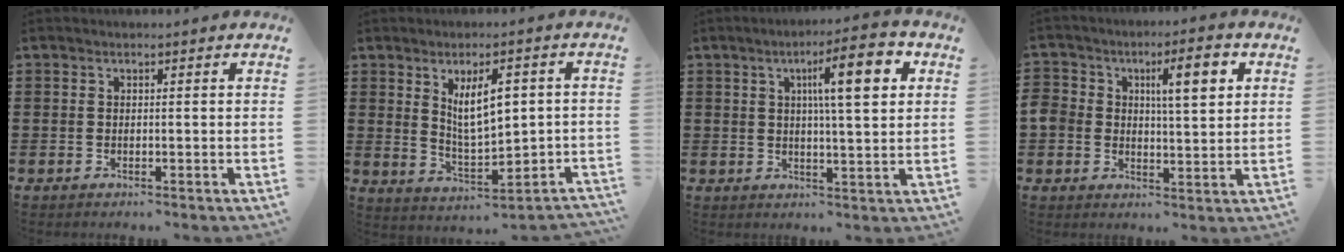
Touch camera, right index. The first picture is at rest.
{"total": 8.1, "force": [1.3, 3.6, 7.1], "torque": [-0.128, 0.007, 0.023]}
{"total": 9.9, "force": [3.3, 2.0, 9.1], "torque": [-0.159, 0.002, 0.047]}
{"total": 7.4, "force": [2.2, 4.0, 5.8], "torque": [-0.104, 0.007, 0.028]}